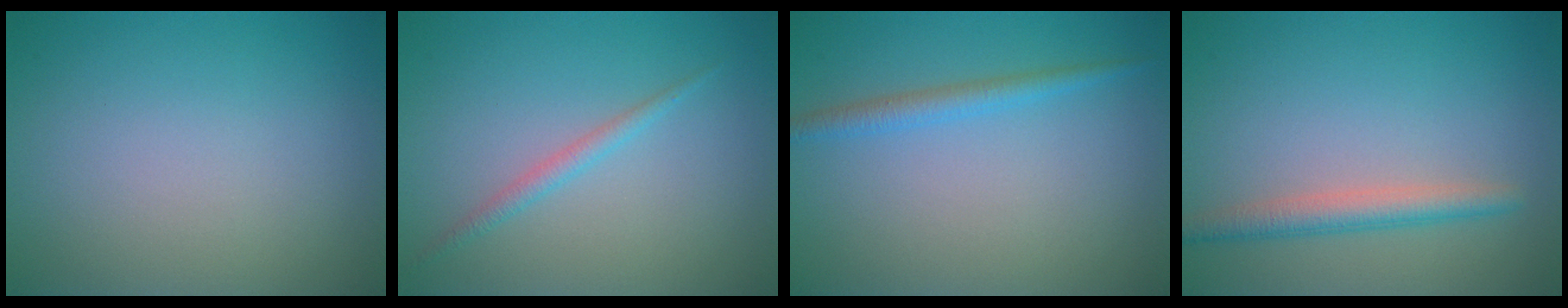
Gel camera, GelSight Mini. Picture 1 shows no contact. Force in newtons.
{"total": 1.3, "press": 1.3, "slide": 0.0}
{"total": 1.8, "press": 1.8, "slide": 0.1}
{"total": 2.7, "press": 2.7, "slide": 0.2}